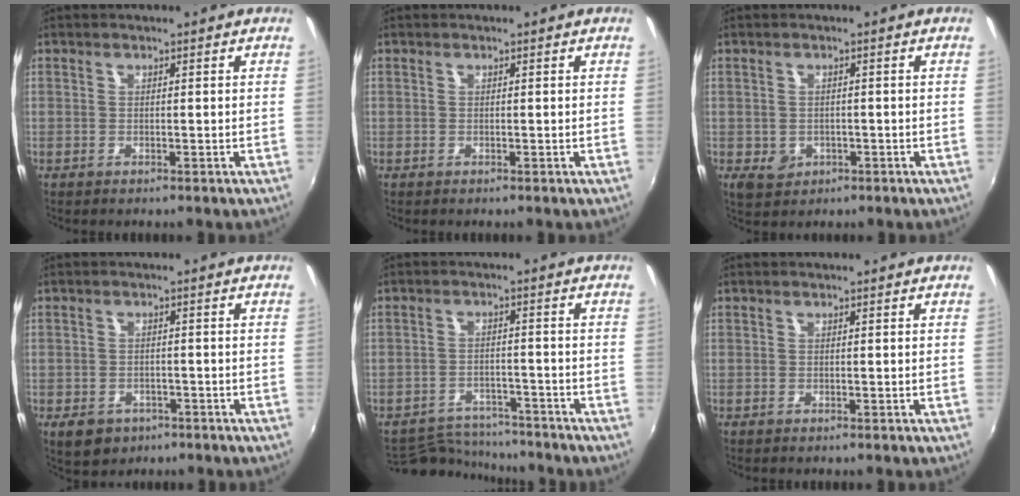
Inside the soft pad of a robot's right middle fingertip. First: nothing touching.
{"total": 0.0}
{"total": 3.6, "force": [-1.1, 3.1, 1.5], "torque": [-0.031, -0.003, -0.010]}
{"total": 5.7, "force": [-3.1, 4.1, 2.5], "torque": [-0.057, -0.008, -0.041]}
{"total": 8.8, "force": [-8.5, 2.2, 1.1], "torque": [-0.038, 0.009, -0.130]}
{"total": 0.0}